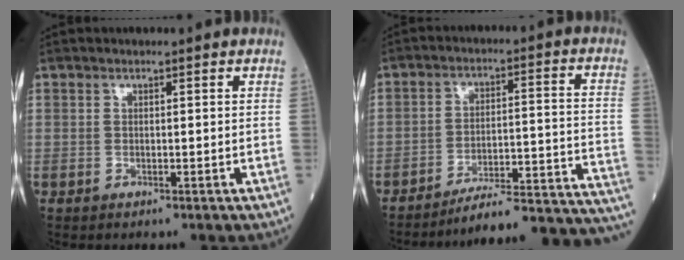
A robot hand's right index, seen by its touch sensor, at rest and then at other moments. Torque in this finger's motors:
{"motor_torque": [-0.97, -0.82, -0.28, -0.08]}